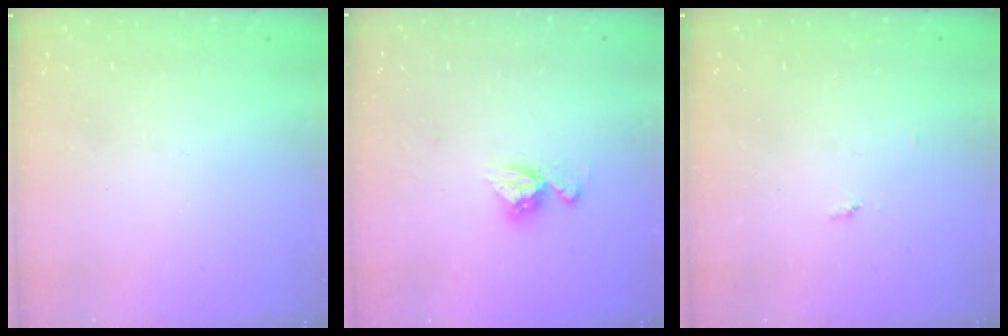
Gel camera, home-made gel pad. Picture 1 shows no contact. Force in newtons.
{"total": 8.4, "press": 8.4, "slide": 0.7}
{"total": 4.5, "press": 4.5, "slide": 0.6}